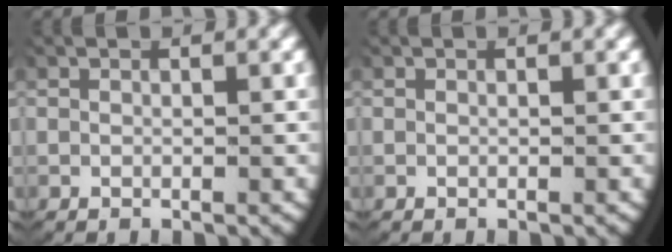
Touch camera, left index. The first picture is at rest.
{"total": 0.0}